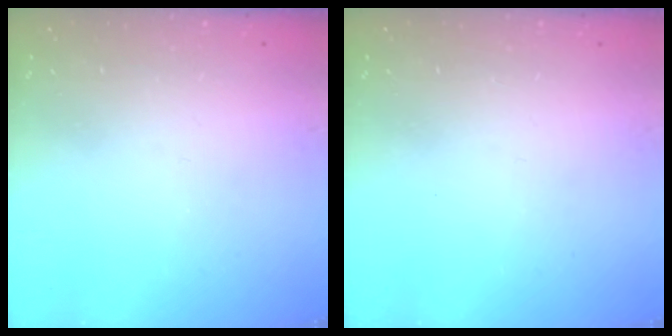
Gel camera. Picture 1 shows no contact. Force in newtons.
{"total": 0.0}